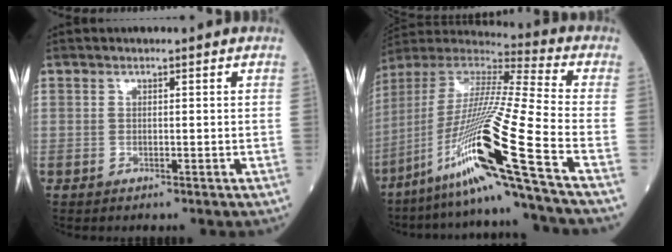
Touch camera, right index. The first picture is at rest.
{"total": 23.2, "force": [-11.4, -2.0, 20.1], "torque": [-0.406, -0.036, -0.215]}